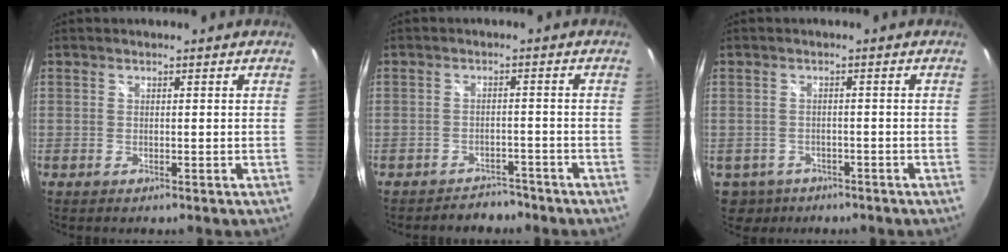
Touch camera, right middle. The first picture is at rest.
{"total": 4.6, "force": [-4.3, 1.6, 0.5], "torque": [-0.012, 0.005, -0.059]}
{"total": 5.0, "force": [-2.8, 3.9, 1.5], "torque": [-0.045, -0.010, -0.037]}